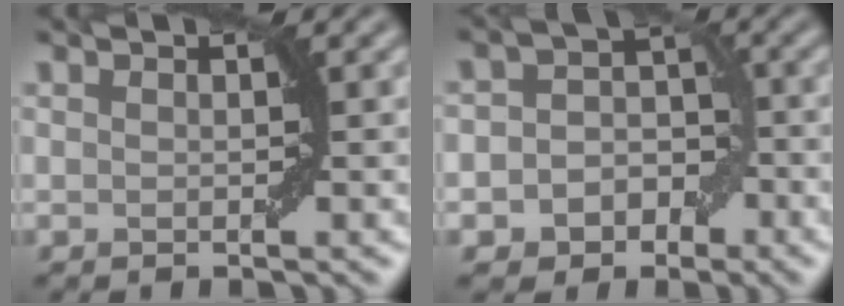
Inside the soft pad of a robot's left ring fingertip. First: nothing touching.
{"total": 4.7, "force": [-1.9, 3.9, 1.9], "torque": [0.007, 0.011, -0.047]}